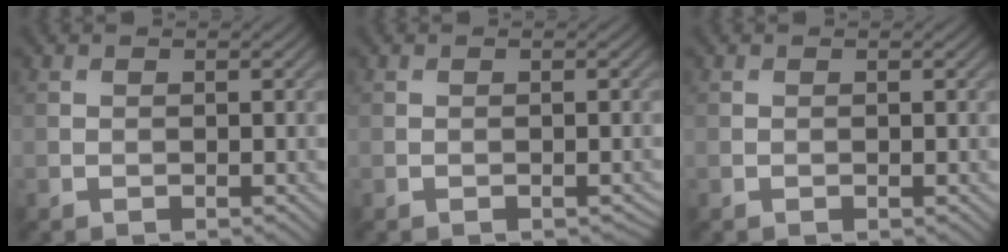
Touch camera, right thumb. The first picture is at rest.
{"total": 0.7, "force": [-0.4, 0.1, 0.6], "torque": [-0.006, 0.000, -0.006]}
{"total": 0.0}